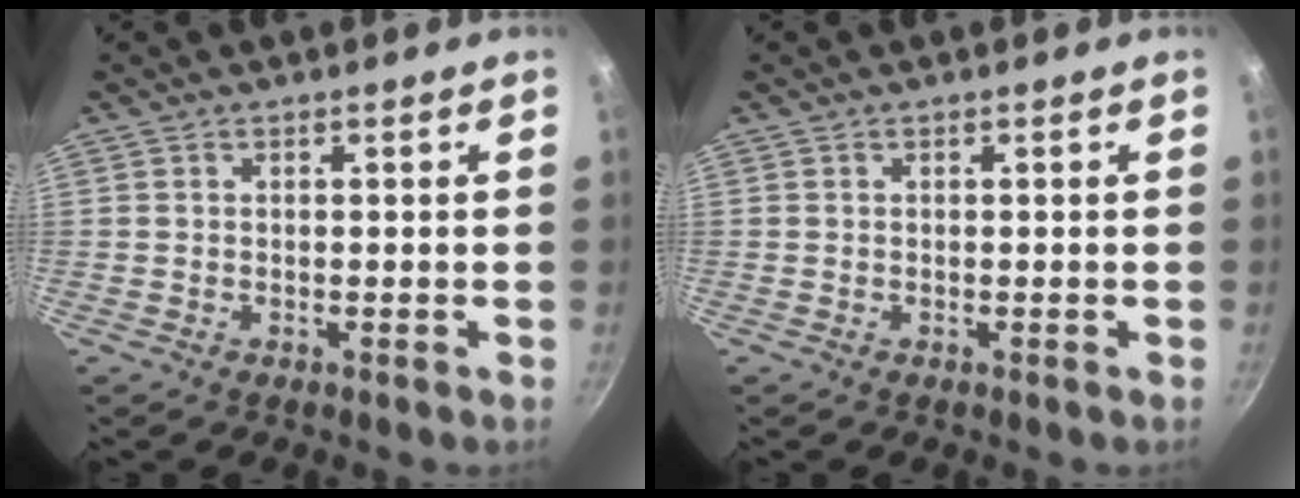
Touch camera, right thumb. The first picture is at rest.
{"total": 0.0}